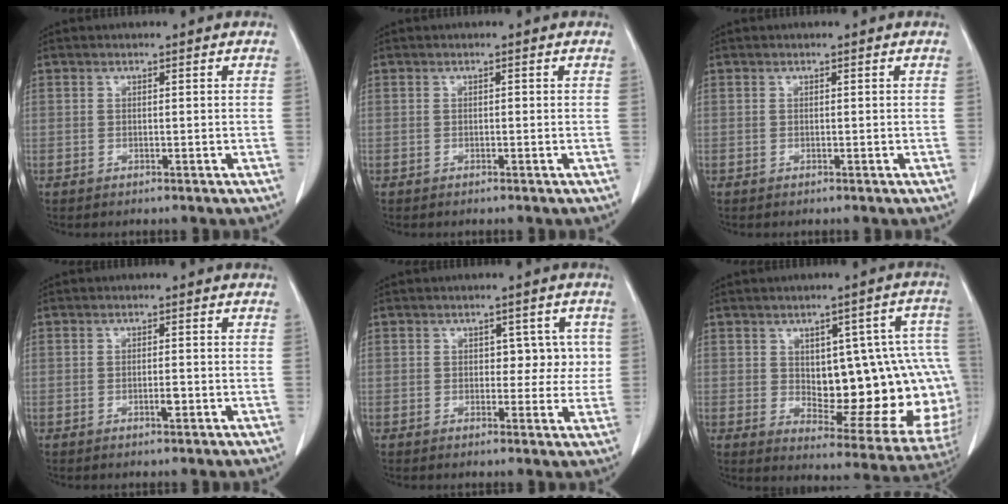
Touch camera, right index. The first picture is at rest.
{"total": 0.0}
{"total": 0.0}
{"total": 1.5, "force": [-0.6, 0.3, 1.4], "torque": [-0.026, -0.001, -0.010]}
{"total": 4.3, "force": [0.7, 2.9, 3.1], "torque": [-0.021, 0.014, 0.009]}
{"total": 21.2, "force": [0.0, 8.4, 19.4], "torque": [-0.178, 0.029, 0.028]}